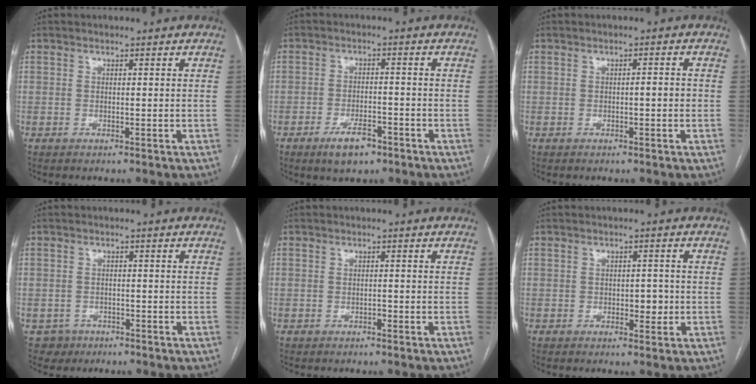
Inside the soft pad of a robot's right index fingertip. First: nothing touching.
{"total": 5.4, "force": [-3.4, 2.1, 3.6], "torque": [-0.066, -0.002, -0.053]}
{"total": 1.5, "force": [-0.3, 0.3, 1.4], "torque": [-0.020, 0.003, -0.005]}
{"total": 2.9, "force": [-1.5, 2.5, -0.4], "torque": [0.010, 0.012, -0.025]}
{"total": 0.5, "force": [-0.3, 0.3, 0.3], "torque": [-0.005, 0.002, -0.005]}
{"total": 2.6, "force": [-0.4, 1.5, 2.1], "torque": [-0.023, 0.003, -0.003]}